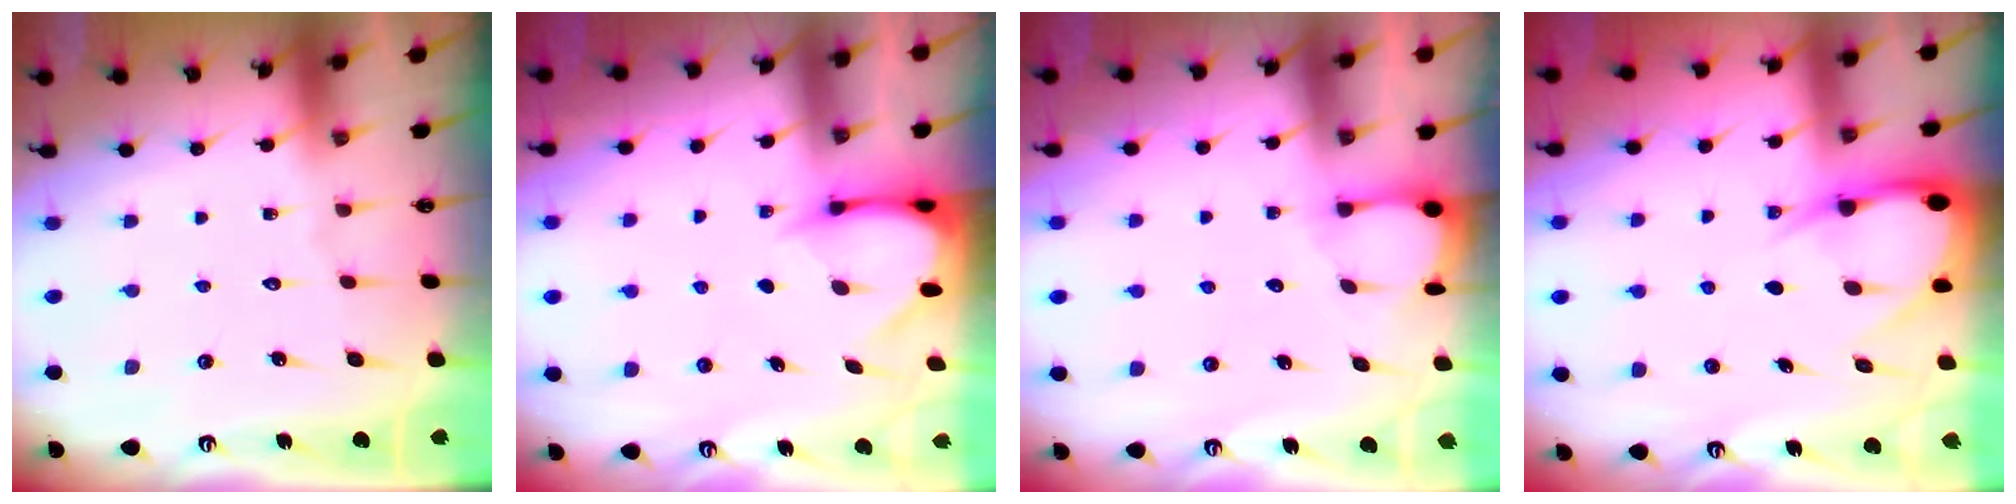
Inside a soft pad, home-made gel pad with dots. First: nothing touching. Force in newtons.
{"total": 3.5, "press": 3.5, "slide": 0.3}
{"total": 2.4, "press": 2.3, "slide": 0.4}
{"total": 7.2, "press": 7.2, "slide": 1.0}